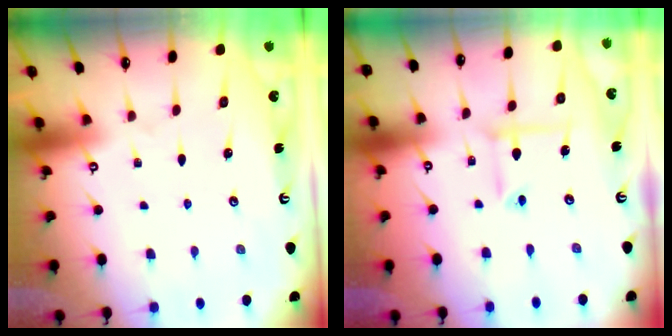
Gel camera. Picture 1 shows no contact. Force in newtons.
{"total": 5.7, "press": 5.7, "slide": 0.5}